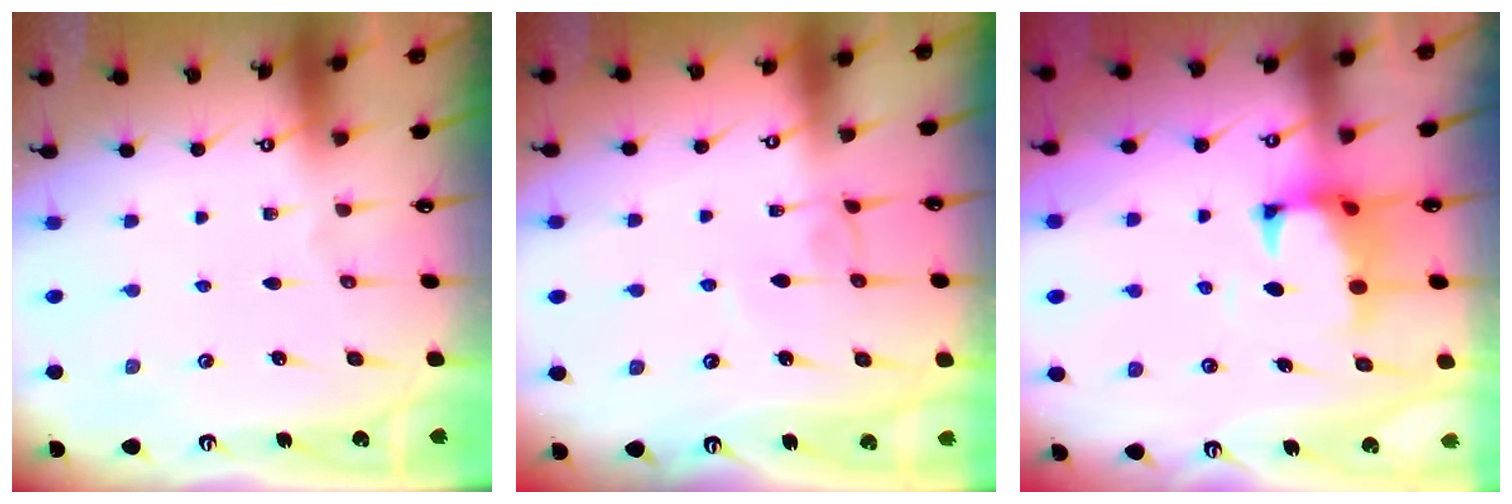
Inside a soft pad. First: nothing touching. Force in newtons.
{"total": 2.8, "press": 2.8, "slide": 0.1}
{"total": 1.8, "press": 1.4, "slide": 1.1}